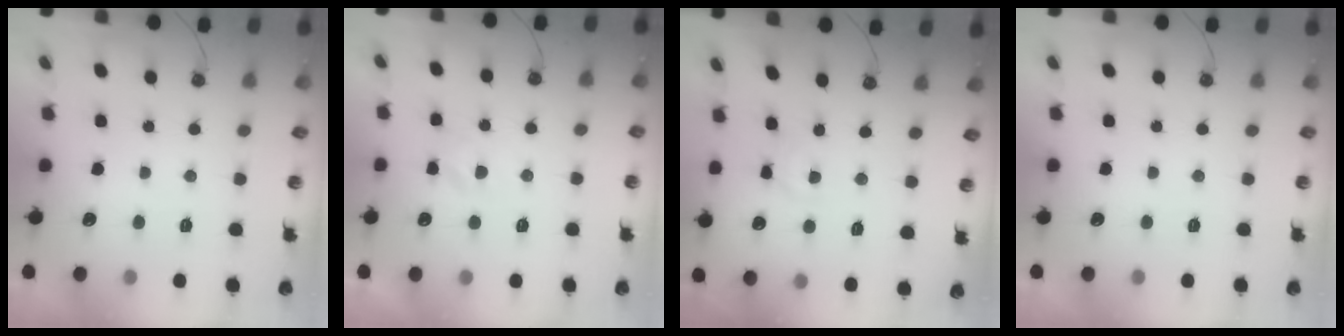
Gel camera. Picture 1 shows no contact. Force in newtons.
{"total": 5.0, "press": 4.9, "slide": 0.7}
{"total": 4.2, "press": 4.2, "slide": 0.2}
{"total": 0.0}